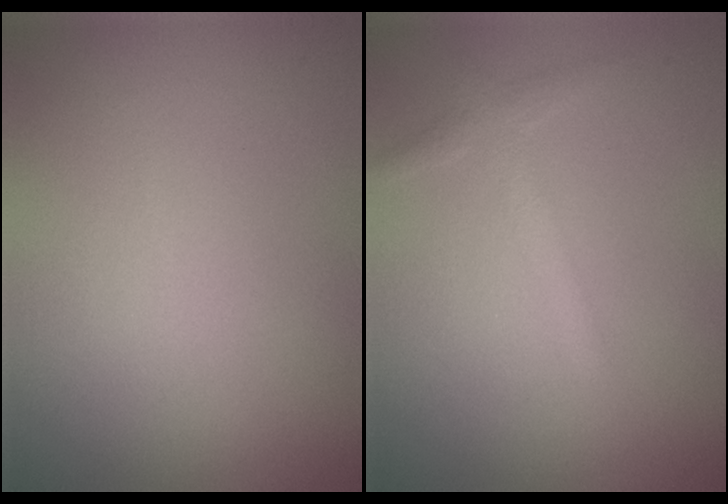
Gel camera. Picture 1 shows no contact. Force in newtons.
{"total": 1.7, "press": 1.7, "slide": 0.1}